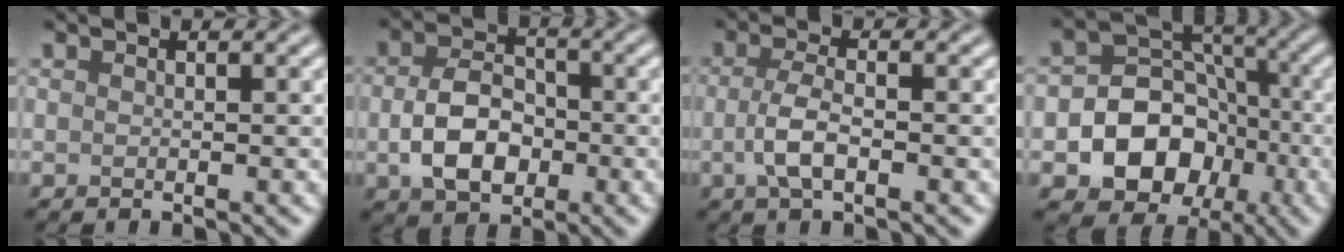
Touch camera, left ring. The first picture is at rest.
{"total": 5.7, "force": [-1.0, 3.8, 4.0], "torque": [-0.080, -0.004, -0.022]}
{"total": 3.1, "force": [-0.7, 1.1, 2.8], "torque": [-0.061, -0.002, -0.018]}
{"total": 9.1, "force": [-2.7, 7.5, 4.4], "torque": [-0.048, 0.004, -0.073]}